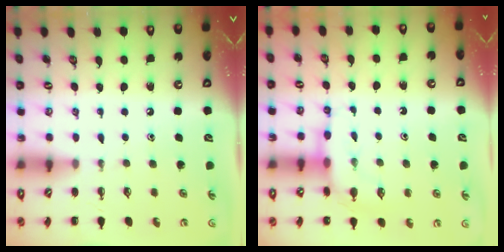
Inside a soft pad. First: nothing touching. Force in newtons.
{"total": 7.6, "press": 7.6, "slide": 0.6}